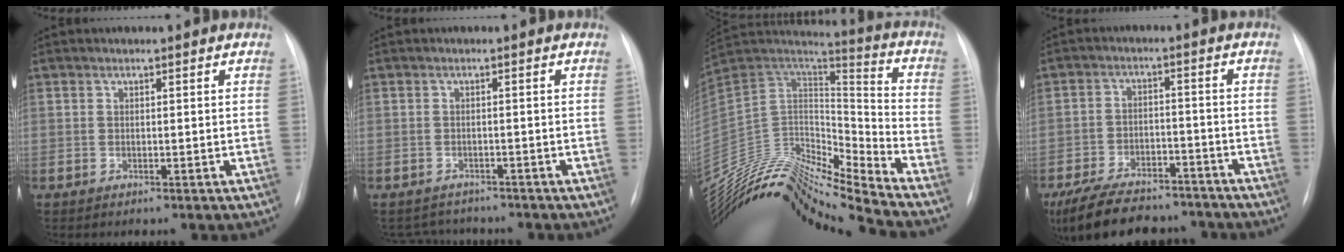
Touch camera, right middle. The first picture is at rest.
{"total": 3.9, "force": [-3.7, 1.2, -0.2], "torque": [0.003, 0.000, -0.052]}
{"total": 23.0, "force": [-21.4, 1.2, 8.4], "torque": [-0.160, 0.035, -0.370]}
{"total": 16.6, "force": [-13.8, 6.4, 6.6], "torque": [-0.143, -0.002, -0.206]}